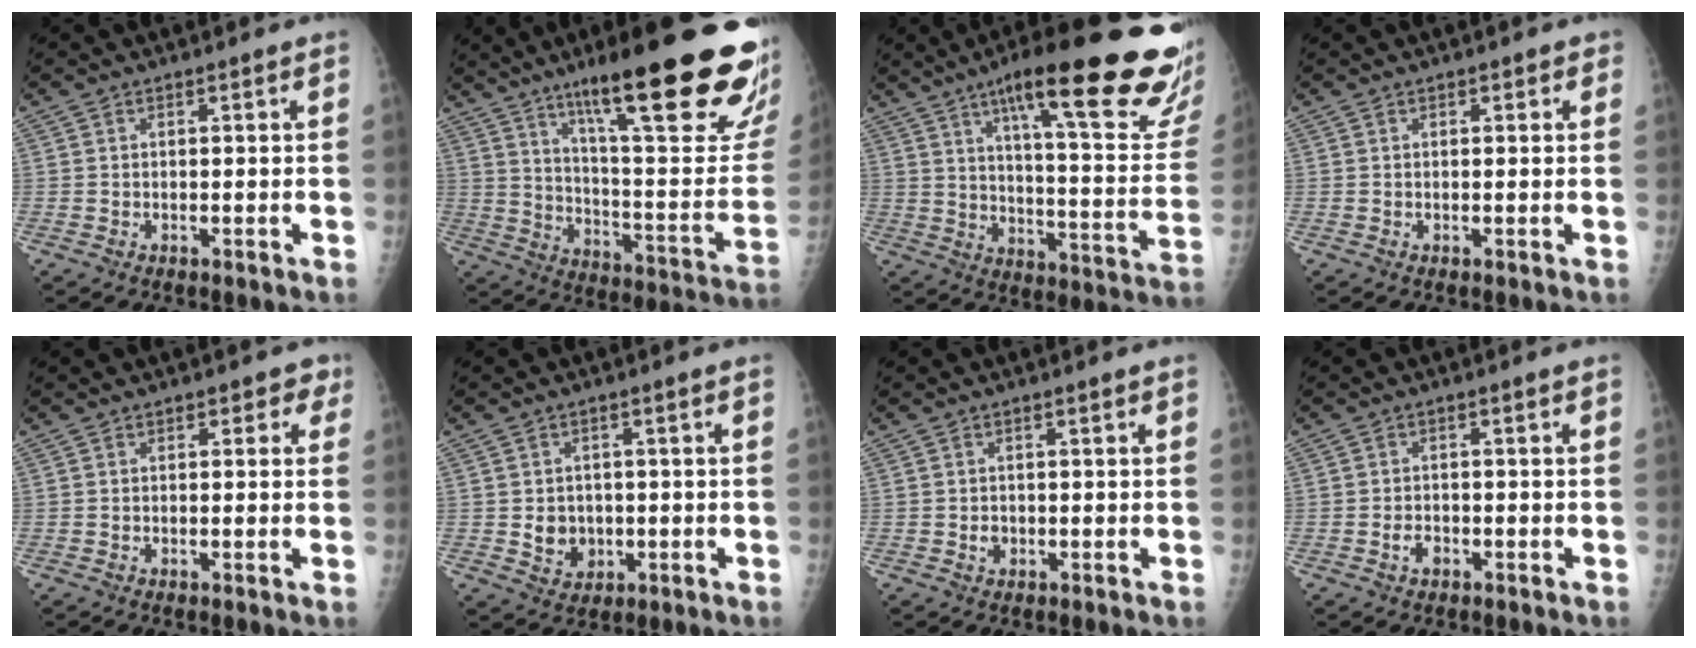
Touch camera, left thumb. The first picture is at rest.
{"total": 32.4, "force": [19.3, 5.6, 25.3], "torque": [-0.284, -0.059, 0.294]}
{"total": 30.8, "force": [18.8, 5.6, 23.7], "torque": [-0.269, -0.060, 0.267]}
{"total": 1.0, "force": [0.6, 0.6, 0.6], "torque": [0.004, 0.000, 0.002]}
{"total": 2.5, "force": [1.2, 1.8, 1.4], "torque": [0.015, 0.001, 0.007]}
{"total": 4.9, "force": [-0.5, 4.3, 2.4], "torque": [-0.015, 0.002, 0.003]}
{"total": 1.2, "force": [-0.2, 1.0, 0.5], "torque": [-0.004, 0.002, -0.001]}
{"total": 2.1, "force": [-1.0, 1.4, 1.2], "torque": [-0.018, 0.008, -0.016]}